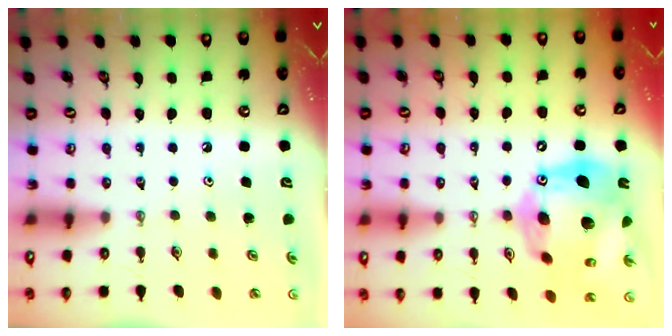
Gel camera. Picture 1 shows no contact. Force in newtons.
{"total": 24.3, "press": 24.1, "slide": 2.8}